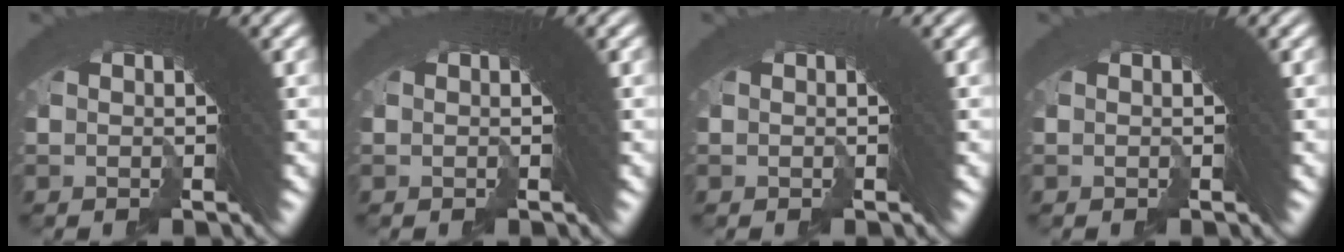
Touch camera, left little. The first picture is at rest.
{"total": 0.0}
{"total": 1.8, "force": [-0.5, -1.0, -1.4], "torque": [0.018, -0.002, -0.008]}
{"total": 0.9, "force": [-0.3, -0.3, -0.8], "torque": [0.014, -0.002, -0.006]}